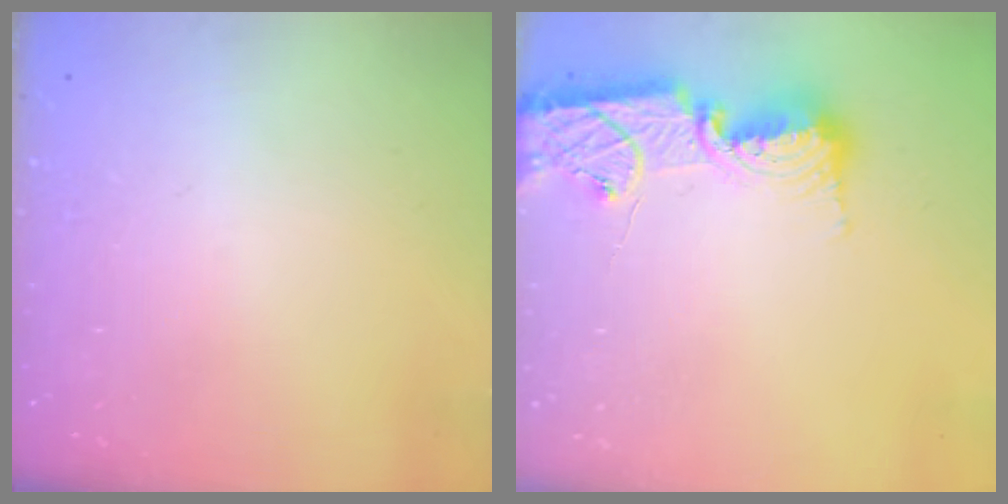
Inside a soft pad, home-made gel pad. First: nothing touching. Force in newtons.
{"total": 14.0, "press": 14.0, "slide": 1.1}